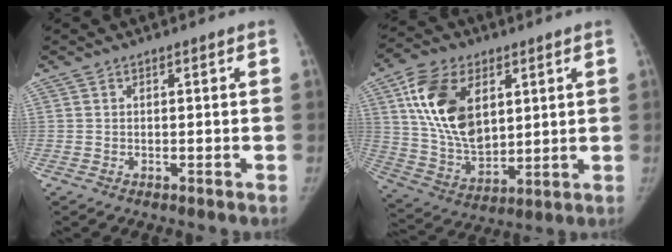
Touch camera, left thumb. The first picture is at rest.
{"total": 18.1, "force": [5.8, 11.3, 12.8], "torque": [-0.209, -0.022, 0.116]}